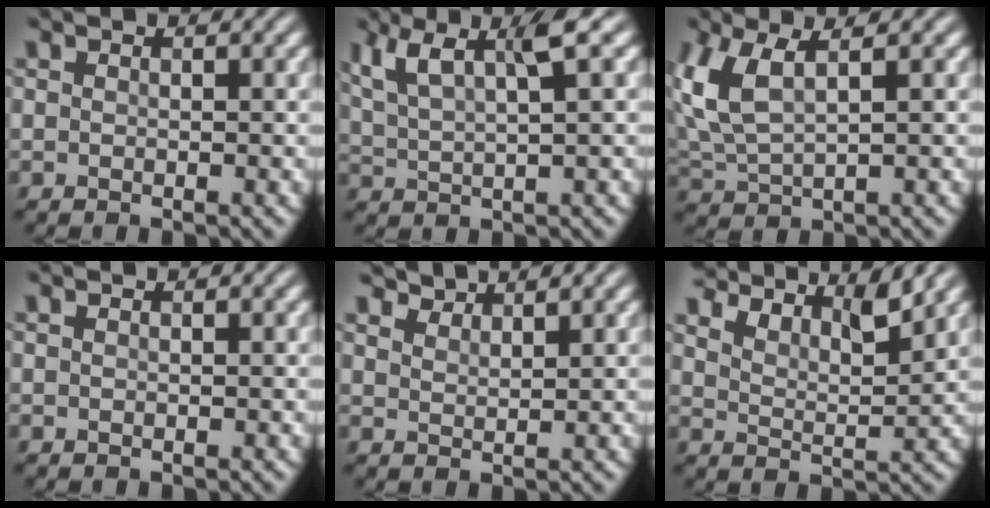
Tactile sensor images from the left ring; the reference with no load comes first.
{"total": 5.6, "force": [2.9, 1.3, 4.6], "torque": [-0.088, 0.011, 0.057]}
{"total": 5.6, "force": [1.9, 2.4, 4.6], "torque": [-0.120, 0.006, 0.043]}
{"total": 0.0}
{"total": 2.4, "force": [2.4, 0.2, 0.3], "torque": [-0.006, 0.001, 0.041]}
{"total": 5.8, "force": [5.1, 1.3, 2.3], "torque": [-0.049, 0.005, 0.074]}